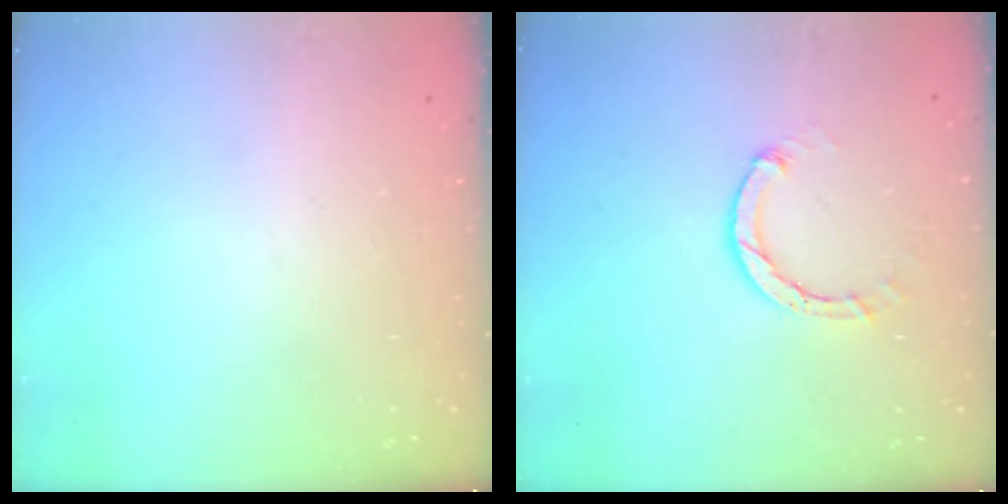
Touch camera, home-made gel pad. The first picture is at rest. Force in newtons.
{"total": 3.5, "press": 3.5, "slide": 0.3}